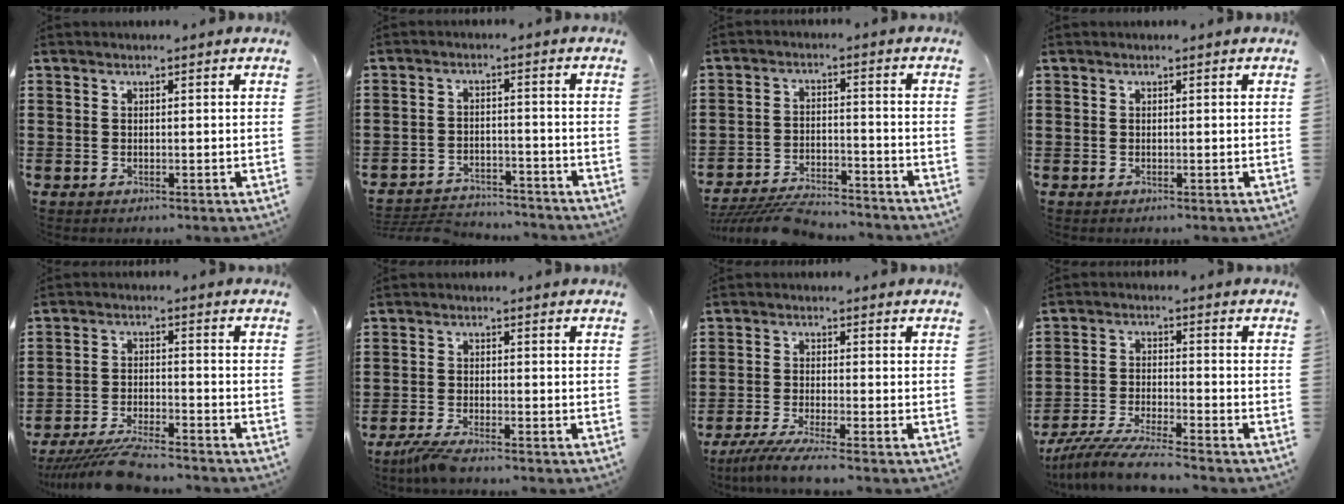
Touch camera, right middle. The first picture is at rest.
{"total": 4.1, "force": [-4.0, 0.7, 0.2], "torque": [-0.015, 0.004, -0.088]}
{"total": 6.0, "force": [-5.8, 0.7, 1.4], "torque": [-0.031, 0.005, -0.115]}
{"total": 0.0}
{"total": 7.0, "force": [-6.4, 0.5, 2.8], "torque": [-0.057, -0.001, -0.121]}
{"total": 2.9, "force": [-2.5, 0.0, 1.4], "torque": [-0.039, -0.007, -0.052]}
{"total": 3.8, "force": [-3.2, -0.4, 2.1], "torque": [-0.055, -0.019, -0.067]}
{"total": 6.6, "force": [-6.1, -0.3, 2.3], "torque": [-0.051, -0.014, -0.121]}